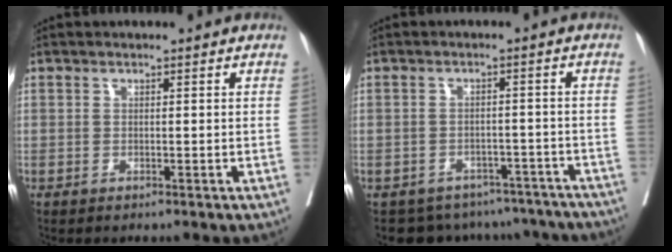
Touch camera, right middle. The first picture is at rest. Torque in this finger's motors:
{"motor_torque": [0.89, -1.25, 0.11, 0.03]}